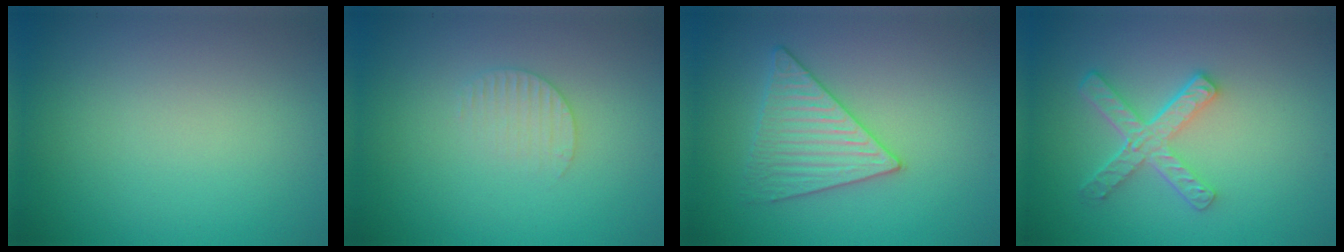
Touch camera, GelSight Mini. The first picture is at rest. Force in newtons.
{"total": 1.5, "press": 1.5, "slide": 0.4}
{"total": 3.5, "press": 3.4, "slide": 0.6}
{"total": 4.3, "press": 3.3, "slide": 2.8}